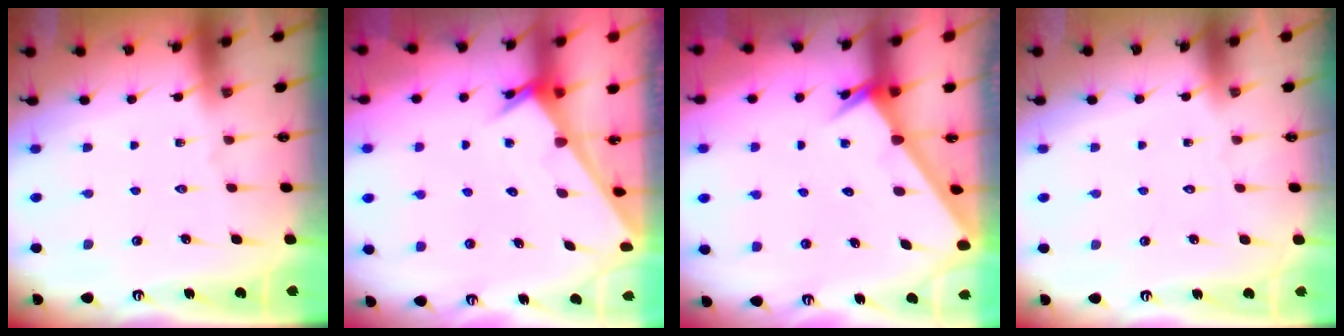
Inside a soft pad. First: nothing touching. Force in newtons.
{"total": 2.5, "press": 2.5, "slide": 0.1}
{"total": 2.5, "press": 2.5, "slide": 0.1}
{"total": 1.8, "press": 1.7, "slide": 0.1}